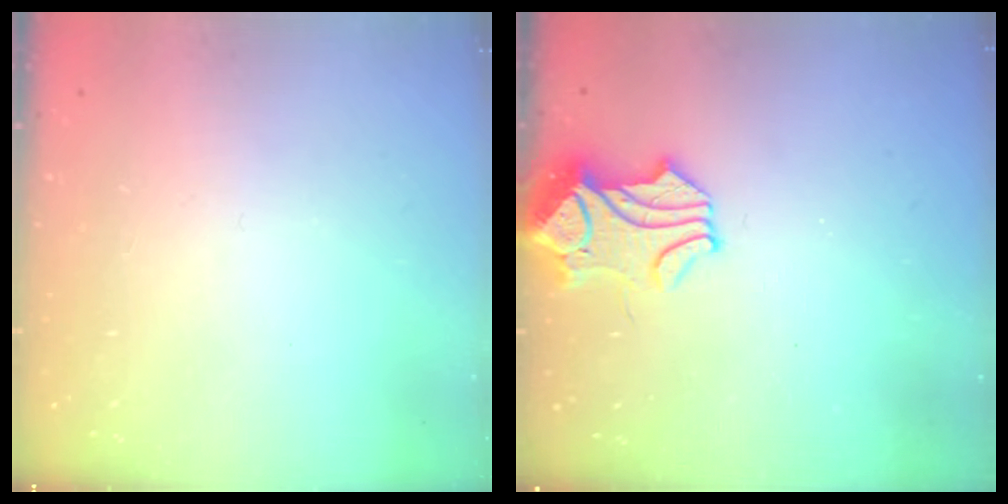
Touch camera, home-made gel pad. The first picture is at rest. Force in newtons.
{"total": 1.7, "press": 1.4, "slide": 1.0}